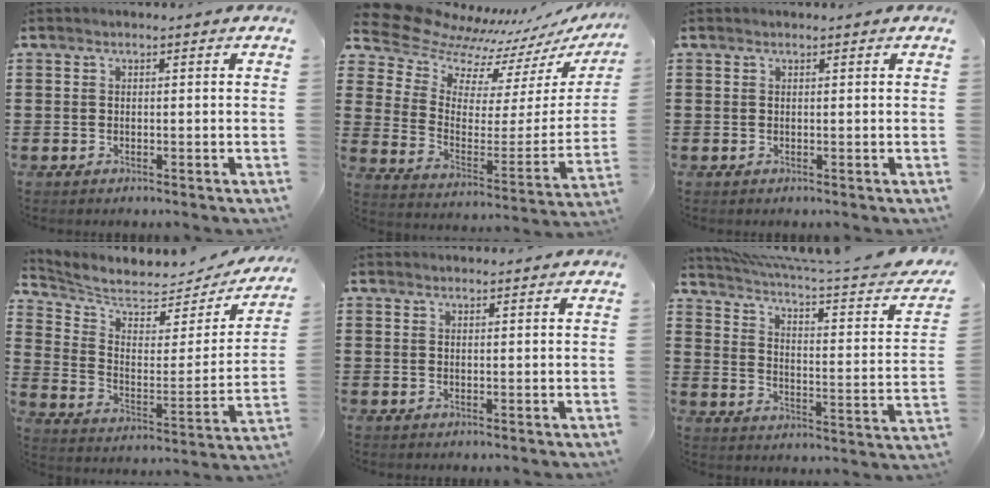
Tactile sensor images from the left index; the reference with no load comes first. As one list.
[{"total": 10.2, "force": [9.2, 3.6, 2.3], "torque": [-0.094, -0.075, 0.160]}, {"total": 0.0}, {"total": 4.1, "force": [3.8, 0.8, 1.1], "torque": [-0.049, -0.046, 0.060]}, {"total": 1.0, "force": [1.0, 0.1, 0.1], "torque": [-0.004, 0.000, 0.019]}, {"total": 4.7, "force": [3.6, 0.1, 3.1], "torque": [-0.069, -0.037, 0.053]}]